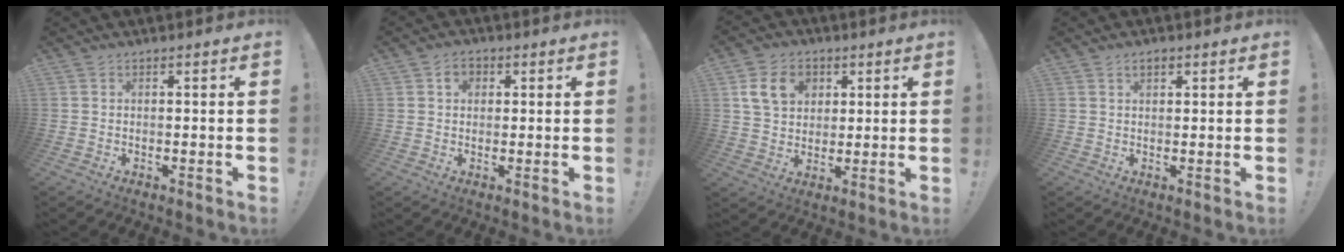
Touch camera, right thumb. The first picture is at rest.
{"total": 3.6, "force": [1.1, 3.0, 1.7], "torque": [-0.023, 0.002, 0.018]}
{"total": 11.4, "force": [4.2, 9.0, 5.6], "torque": [-0.079, -0.004, 0.083]}
{"total": 2.1, "force": [1.1, 1.2, 1.3], "torque": [-0.018, 0.000, 0.019]}